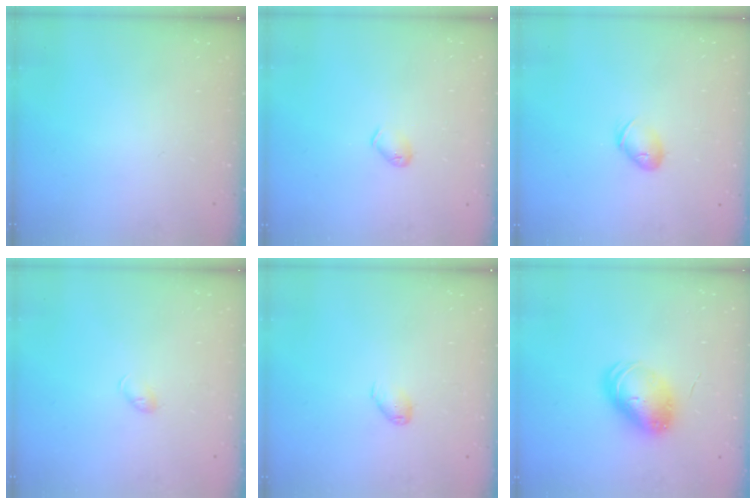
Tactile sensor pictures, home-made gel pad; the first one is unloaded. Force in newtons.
{"total": 4.9, "press": 4.8, "slide": 0.9}
{"total": 7.4, "press": 7.3, "slide": 1.0}
{"total": 3.8, "press": 3.8, "slide": 0.5}
{"total": 4.8, "press": 4.7, "slide": 0.8}
{"total": 9.6, "press": 9.6, "slide": 0.6}